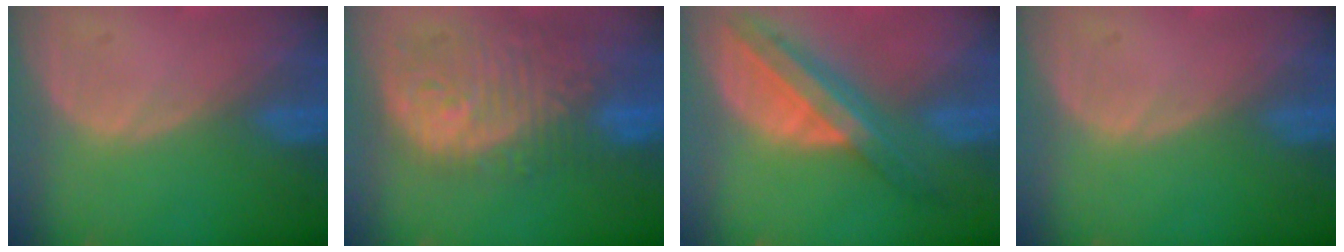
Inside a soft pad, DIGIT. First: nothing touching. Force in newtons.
{"total": 12.2, "press": 10.9, "slide": 5.5}
{"total": 8.3, "press": 7.1, "slide": 4.4}
{"total": 0.0}